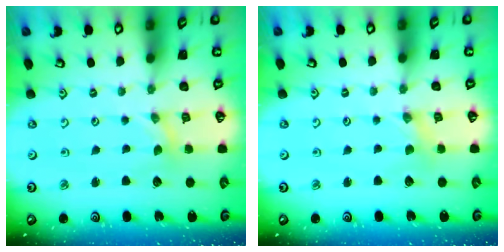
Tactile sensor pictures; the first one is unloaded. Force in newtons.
{"total": 0.0}